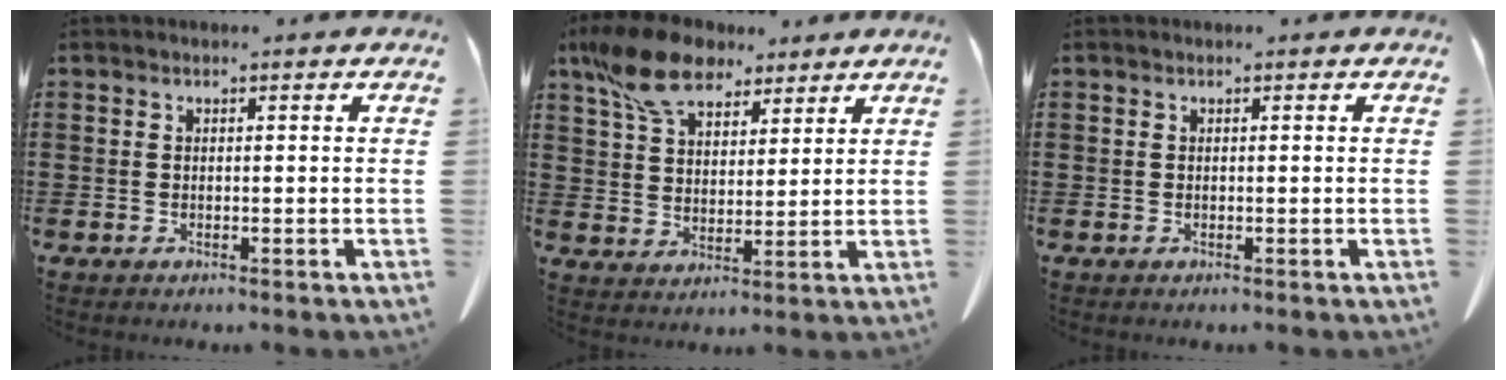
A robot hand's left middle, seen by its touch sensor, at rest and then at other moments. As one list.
[{"total": 10.5, "force": [7.7, 4.9, 5.2], "torque": [-0.128, -0.007, 0.147]}, {"total": 0.0}]